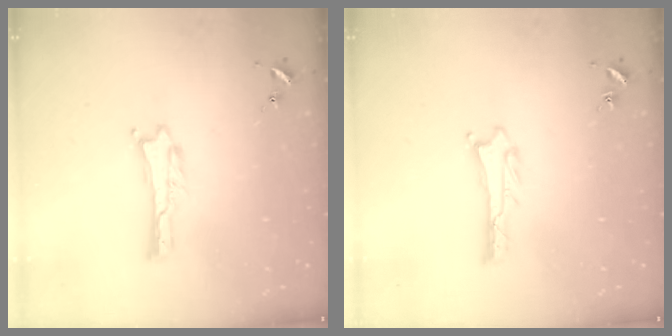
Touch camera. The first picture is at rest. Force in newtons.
{"total": 0.8, "press": 0.7, "slide": 0.1}